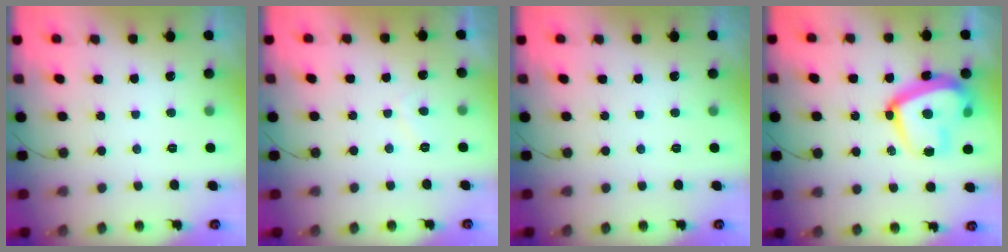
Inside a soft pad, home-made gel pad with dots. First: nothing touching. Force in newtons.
{"total": 0.9, "press": 0.7, "slide": 0.6}
{"total": 0.0}
{"total": 19.5, "press": 19.5, "slide": 1.8}